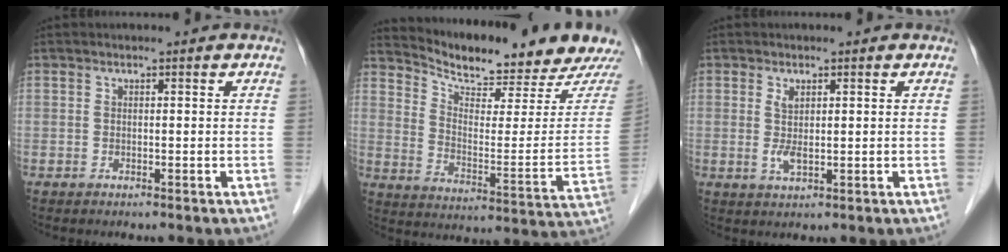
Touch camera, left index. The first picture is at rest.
{"total": 17.1, "force": [16.3, 0.4, 5.3], "torque": [-0.097, -0.074, 0.229]}
{"total": 2.5, "force": [0.6, 0.9, 2.3], "torque": [-0.050, -0.002, 0.016]}